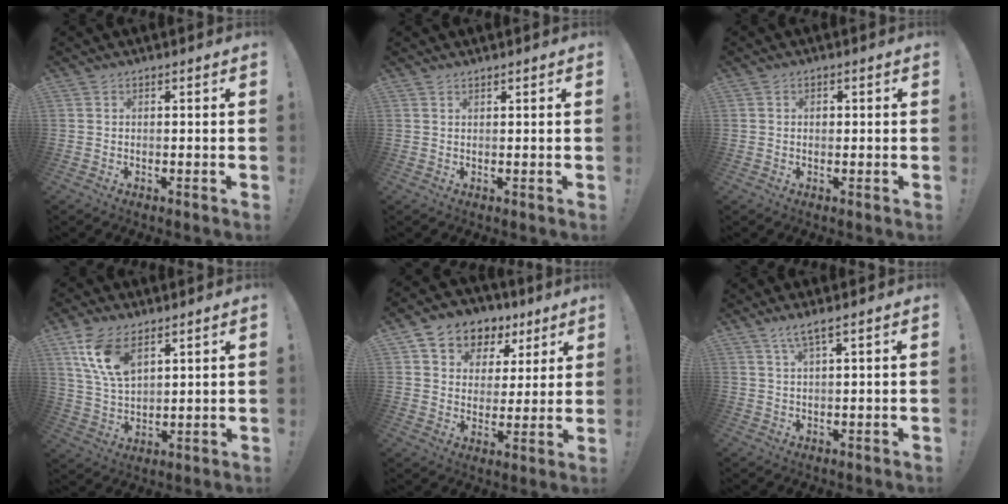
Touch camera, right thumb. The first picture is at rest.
{"total": 0.9, "force": [0.8, 0.2, 0.3], "torque": [-0.001, -0.002, 0.015]}
{"total": 0.9, "force": [-0.1, 0.8, 0.5], "torque": [-0.007, 0.000, -0.002]}
{"total": 12.2, "force": [7.0, 6.2, 7.8], "torque": [-0.165, -0.022, 0.132]}
{"total": 8.2, "force": [4.3, 6.8, 1.7], "torque": [-0.031, -0.030, 0.086]}
{"total": 3.4, "force": [2.3, -0.1, 2.5], "torque": [-0.058, -0.003, 0.040]}